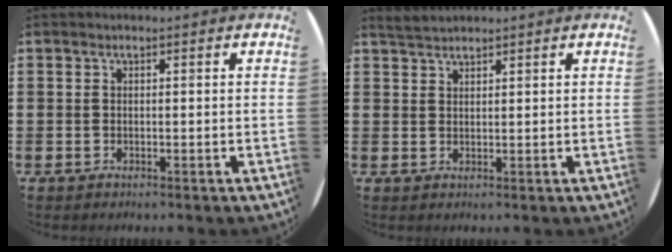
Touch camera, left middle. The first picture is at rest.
{"total": 1.9, "force": [1.9, 0.3, 0.3], "torque": [-0.009, 0.004, 0.036]}